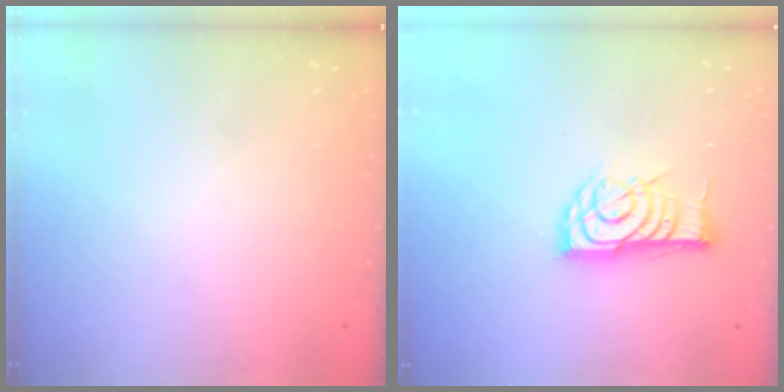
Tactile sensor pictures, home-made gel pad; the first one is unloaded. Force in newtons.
{"total": 13.1, "press": 13.1, "slide": 0.5}